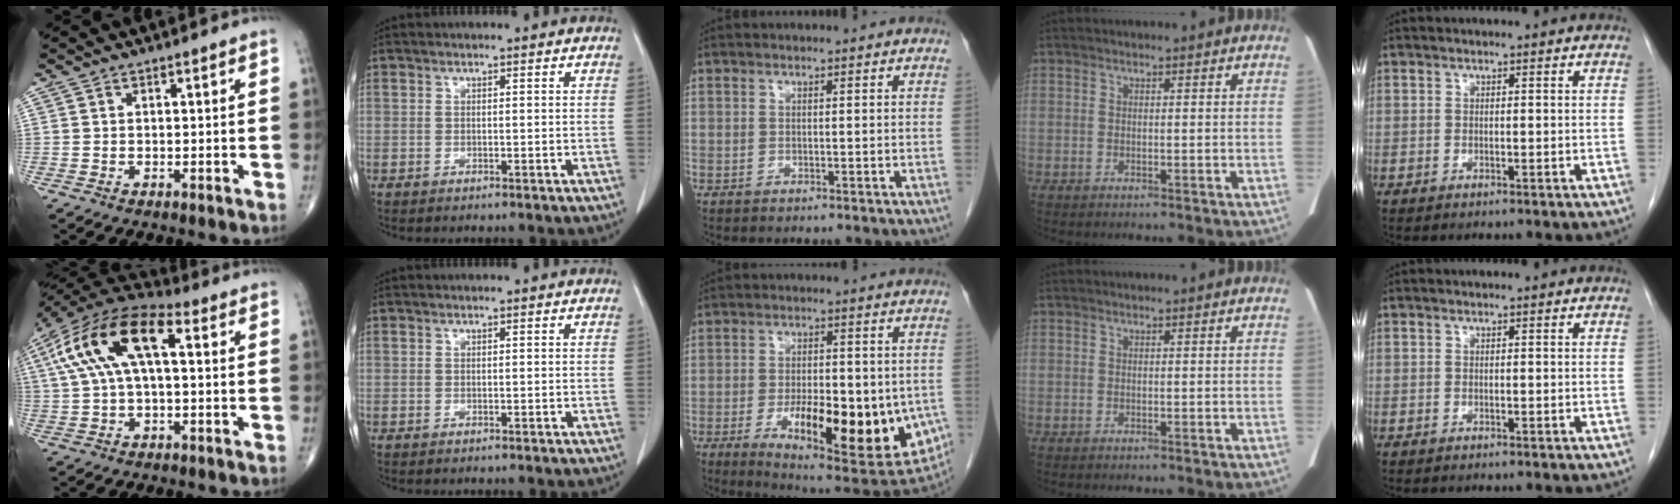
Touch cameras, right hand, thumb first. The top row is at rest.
{"thumb": {"total": 17.0, "force": [3.8, 8.0, 14.5], "torque": [-0.282, 0.047, 0.058]}, "middle": {"total": 20.8, "force": [-5.7, 6.9, 18.7], "torque": [-0.224, -0.025, -0.061]}}